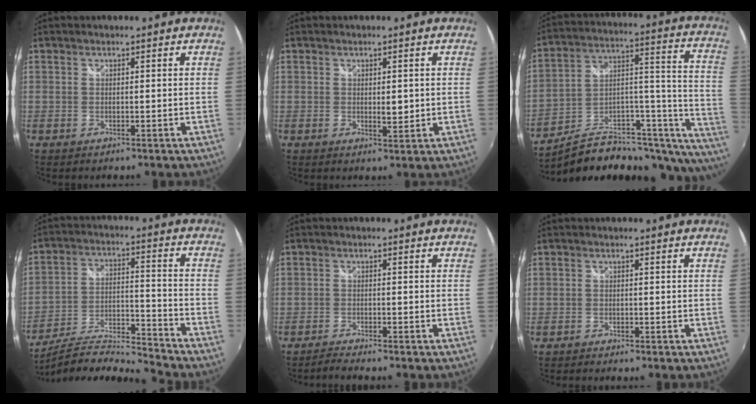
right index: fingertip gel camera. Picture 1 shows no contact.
{"total": 2.4, "force": [0.1, 1.1, 2.1], "torque": [-0.031, -0.004, 0.004]}
{"total": 23.9, "force": [-14.4, 11.1, 15.5], "torque": [-0.186, 0.038, -0.213]}
{"total": 14.0, "force": [-13.4, -1.3, 4.2], "torque": [-0.082, -0.016, -0.238]}
{"total": 2.0, "force": [-1.9, -0.6, 0.5], "torque": [-0.022, -0.005, -0.041]}
{"total": 0.6, "force": [-0.4, 0.0, -0.4], "torque": [0.001, 0.000, -0.014]}